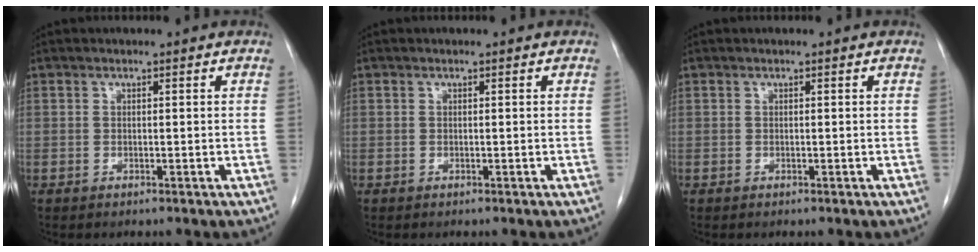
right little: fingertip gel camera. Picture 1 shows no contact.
{"total": 0.0}
{"total": 0.0}